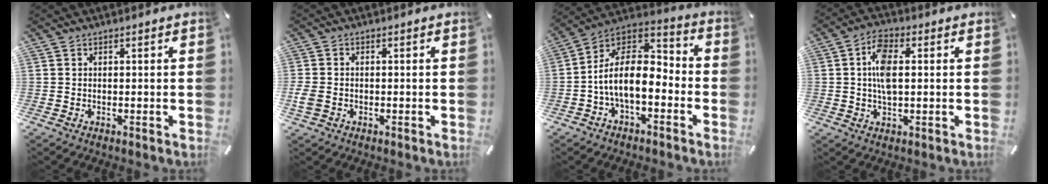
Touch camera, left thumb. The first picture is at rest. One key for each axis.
{"total": 3.0, "fx": -0.9, "fy": 2.2, "fz": 1.8, "tx": -0.043, "ty": 0.001, "tz": -0.017}
{"total": 13.1, "fx": -4.5, "fy": 7.5, "fz": 9.7, "tx": -0.196, "ty": 0.015, "tz": -0.083}
{"total": 7.8, "fx": 0.8, "fy": 4.0, "fz": 6.6, "tx": -0.133, "ty": 0.000, "tz": 0.006}